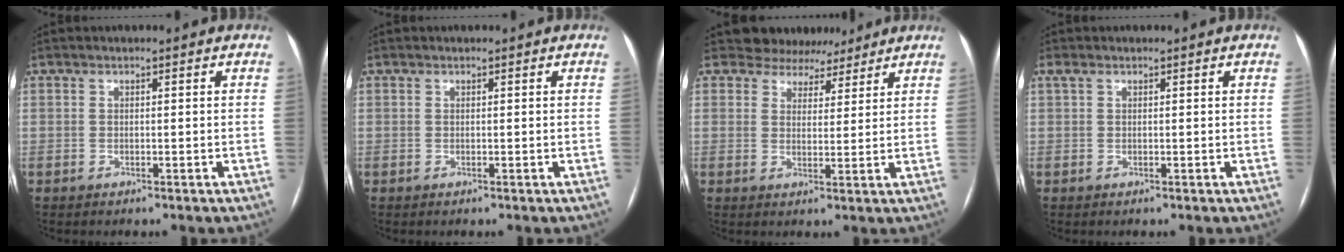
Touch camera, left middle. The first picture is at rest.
{"total": 0.0}
{"total": 6.0, "force": [5.2, 2.9, -0.1], "torque": [0.014, -0.002, 0.063]}
{"total": 0.8, "force": [0.6, 0.3, 0.5], "torque": [-0.018, 0.015, 0.013]}